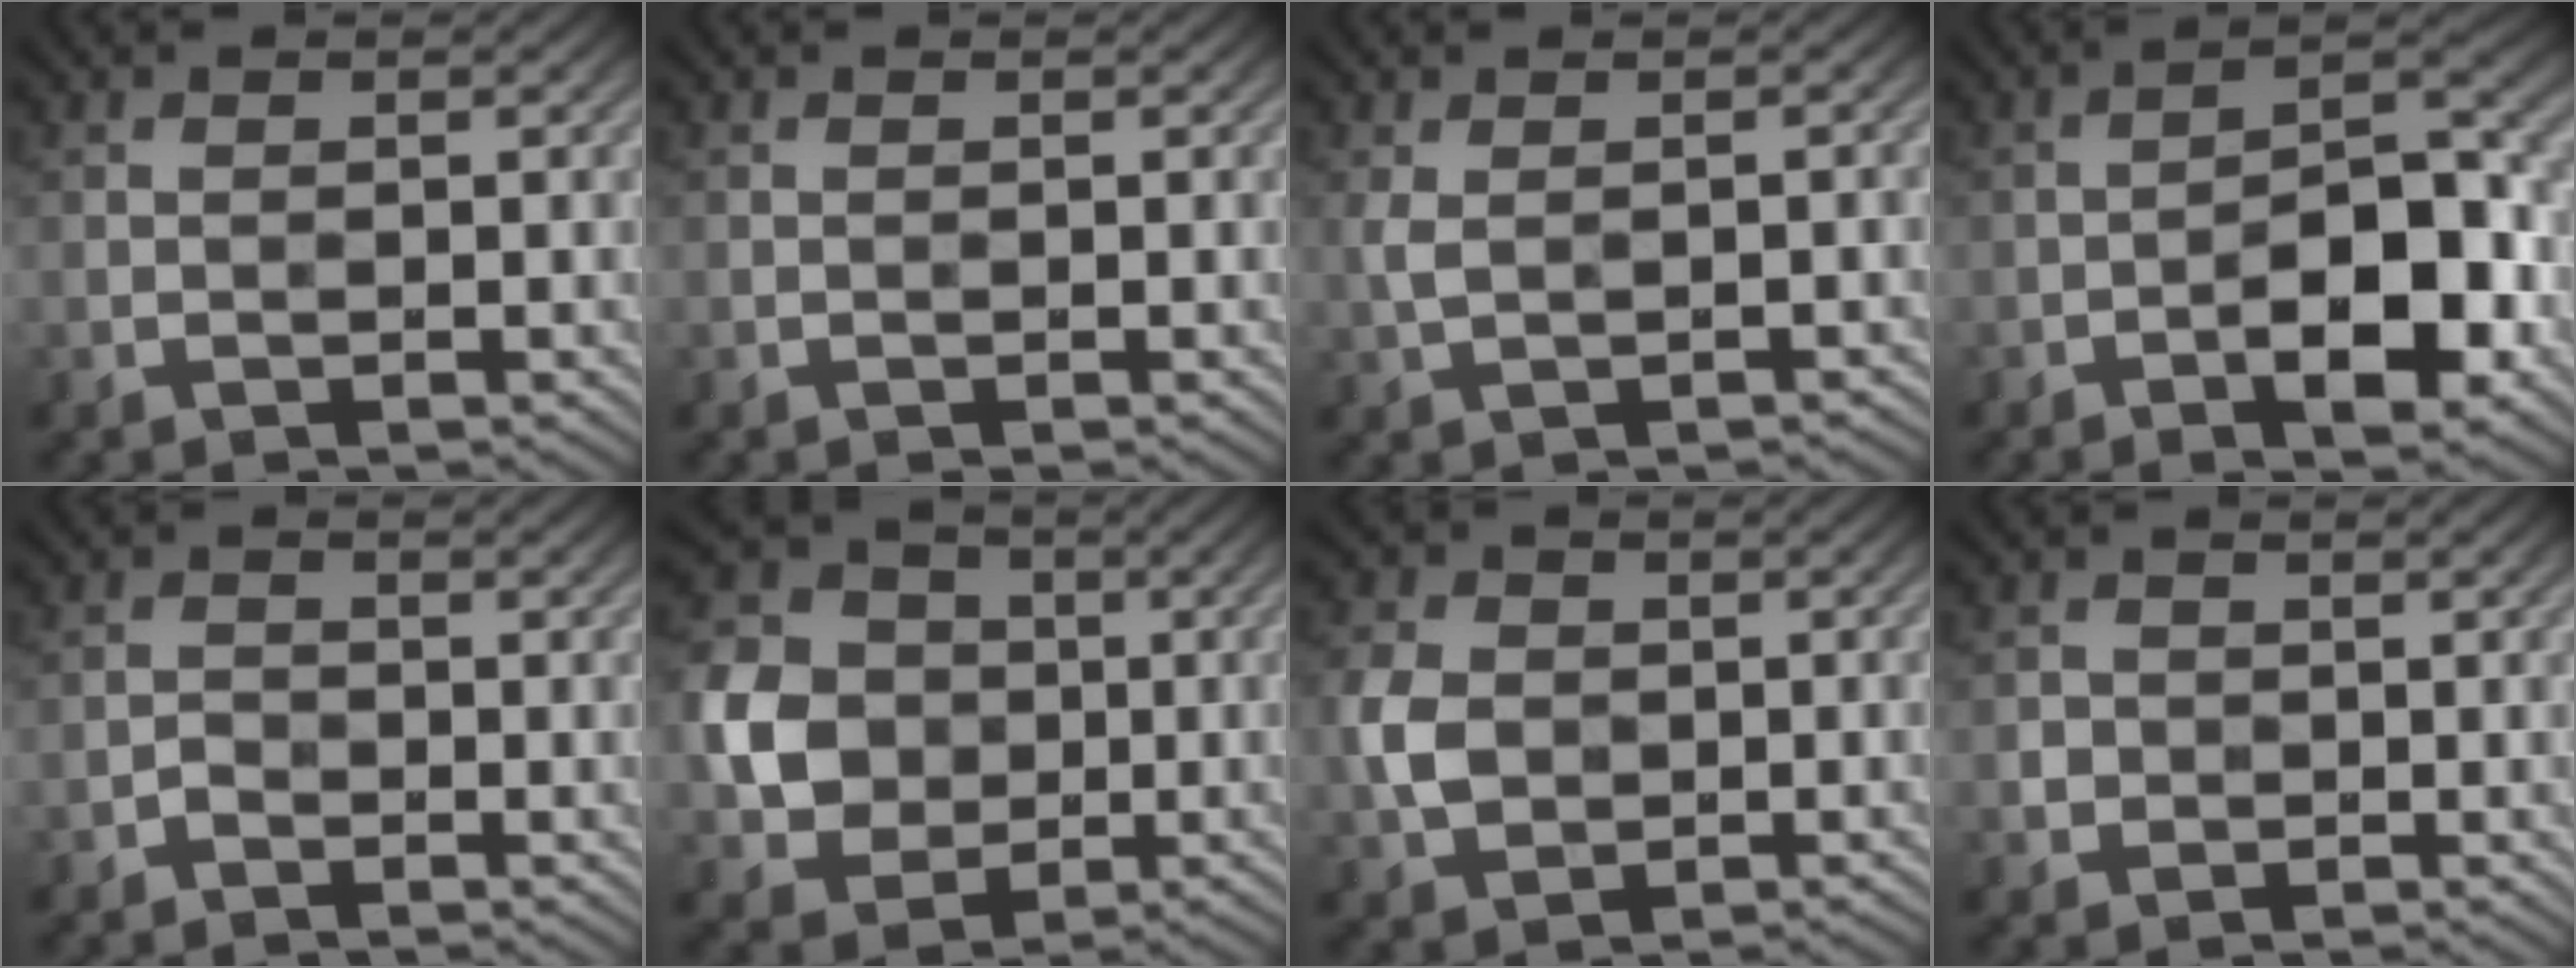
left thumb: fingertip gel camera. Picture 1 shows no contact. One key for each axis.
{"total": 0.0}
{"total": 2.4, "fx": -0.1, "fy": 1.1, "fz": 2.2, "tx": -0.059, "ty": 0.000, "tz": 0.001}
{"total": 9.9, "fx": -3.9, "fy": 3.9, "fz": 8.2, "tx": -0.116, "ty": 0.009, "tz": -0.065}
{"total": 1.2, "fx": -0.9, "fy": 0.7, "fz": 0.4, "tx": -0.006, "ty": 0.003, "tz": -0.022}
{"total": 9.0, "fx": -0.6, "fy": 7.9, "fz": 4.3, "tx": -0.106, "ty": 0.002, "tz": -0.020}
{"total": 5.5, "fx": -0.7, "fy": 4.4, "fz": 3.2, "tx": -0.083, "ty": -0.002, "tz": -0.022}
{"total": 1.6, "fx": -0.4, "fy": 1.5, "fz": 0.4, "tx": -0.001, "ty": -0.005, "tz": -0.009}